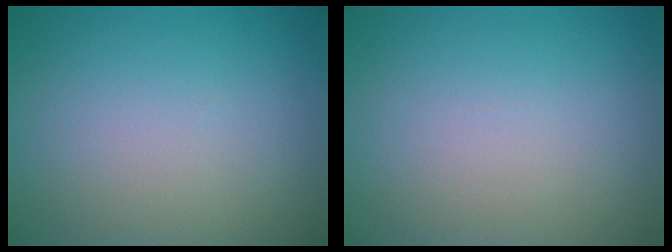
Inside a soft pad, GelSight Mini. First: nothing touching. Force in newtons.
{"total": 0.0}